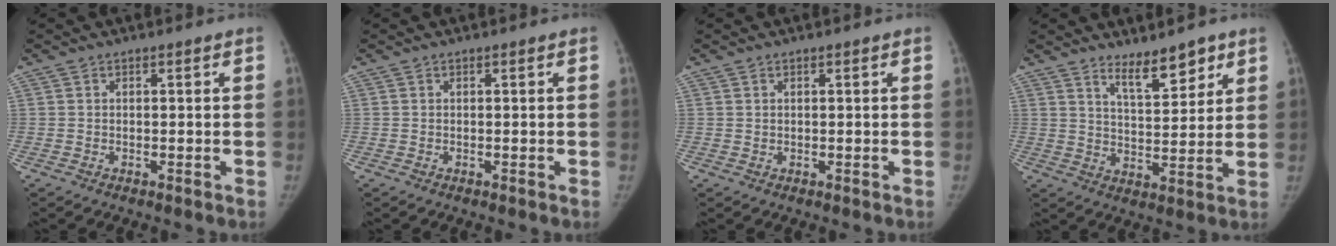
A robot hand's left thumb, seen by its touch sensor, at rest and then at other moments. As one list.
[{"total": 0.0}, {"total": 0.6, "force": [0.5, 0.3, 0.1], "torque": [0.001, -0.003, 0.007]}, {"total": 8.0, "force": [6.0, 2.8, 4.6], "torque": [-0.048, -0.050, 0.099]}]